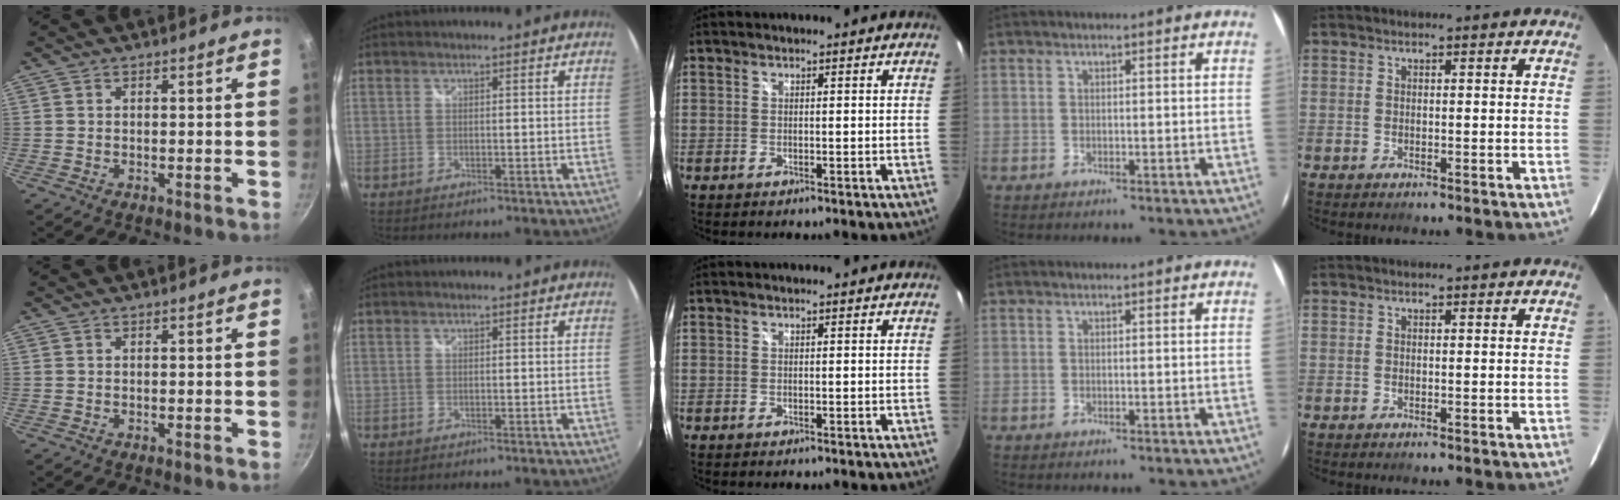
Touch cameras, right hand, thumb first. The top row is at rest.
{}